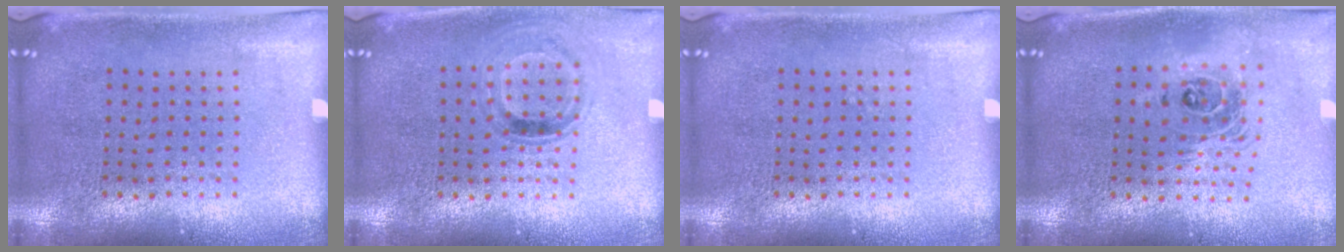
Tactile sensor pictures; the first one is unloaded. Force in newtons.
{"total": 0.9, "press": 0.8, "slide": 0.4}
{"total": 0.0}
{"total": 1.7, "press": 1.4, "slide": 0.9}